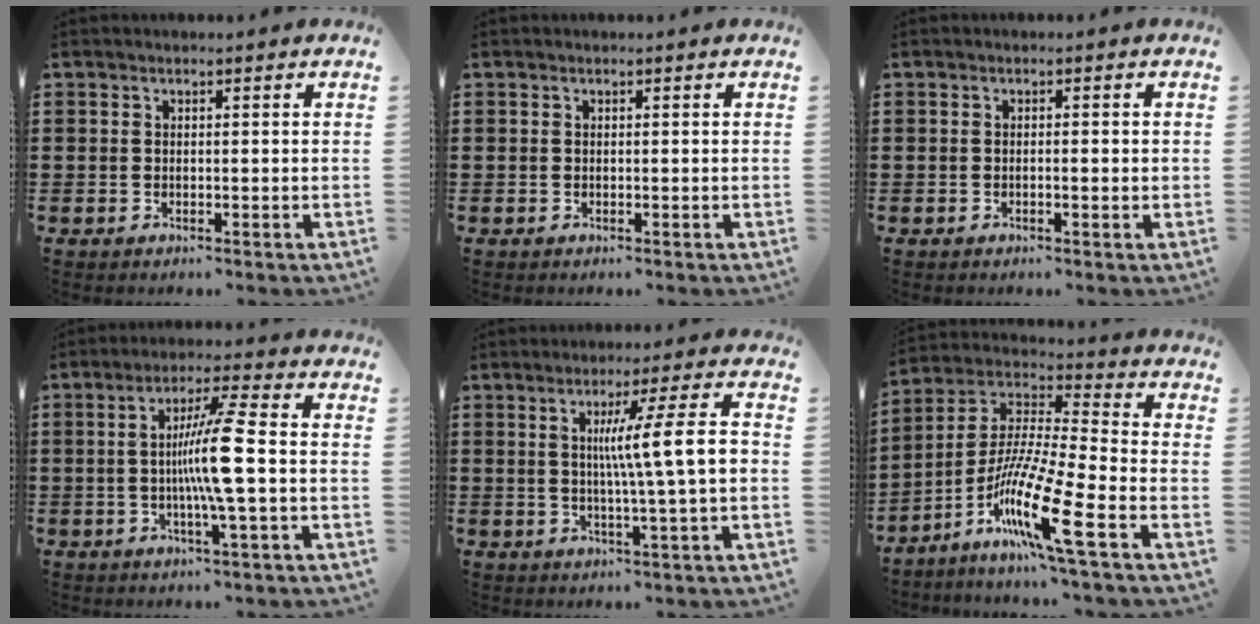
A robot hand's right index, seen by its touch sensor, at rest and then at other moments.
{"total": 0.0}
{"total": 0.9, "force": [-0.3, 0.1, 0.8], "torque": [-0.014, -0.002, -0.005]}
{"total": 9.6, "force": [-0.8, 0.1, 9.6], "torque": [-0.182, -0.008, -0.024]}
{"total": 9.3, "force": [0.7, -0.2, 9.3], "torque": [-0.162, -0.005, 0.003]}
{"total": 13.4, "force": [-7.2, 0.7, 11.3], "torque": [-0.241, -0.020, -0.145]}